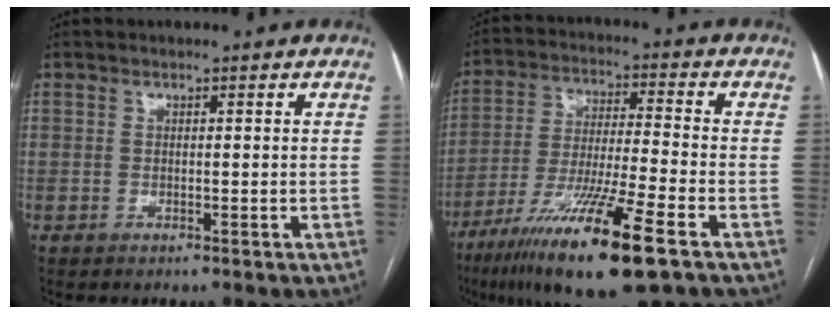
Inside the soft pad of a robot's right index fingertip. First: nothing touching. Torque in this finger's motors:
{"motor_torque": [1.14, -0.59, 1.01, 0.21]}